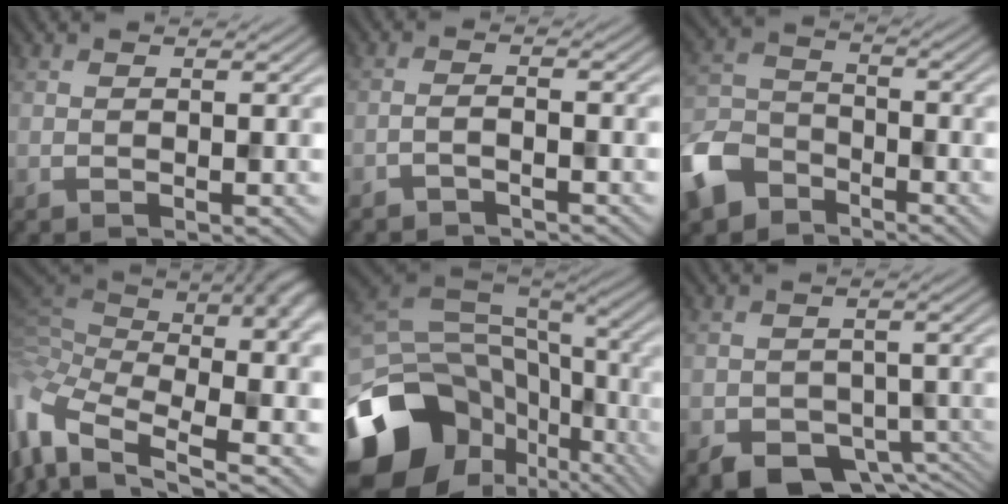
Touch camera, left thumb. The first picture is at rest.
{"total": 1.7, "force": [-1.6, 0.3, 0.6], "torque": [0.002, 0.006, -0.036]}
{"total": 9.0, "force": [-6.5, 5.2, 3.5], "torque": [-0.089, -0.014, -0.146]}
{"total": 14.5, "force": [-2.5, 7.8, 12.0], "torque": [-0.290, -0.020, -0.015]}
{"total": 20.5, "force": [-9.2, 15.4, 10.0], "torque": [-0.243, -0.042, -0.110]}
{"total": 6.2, "force": [-4.0, 4.1, 2.4], "torque": [-0.020, -0.030, -0.050]}